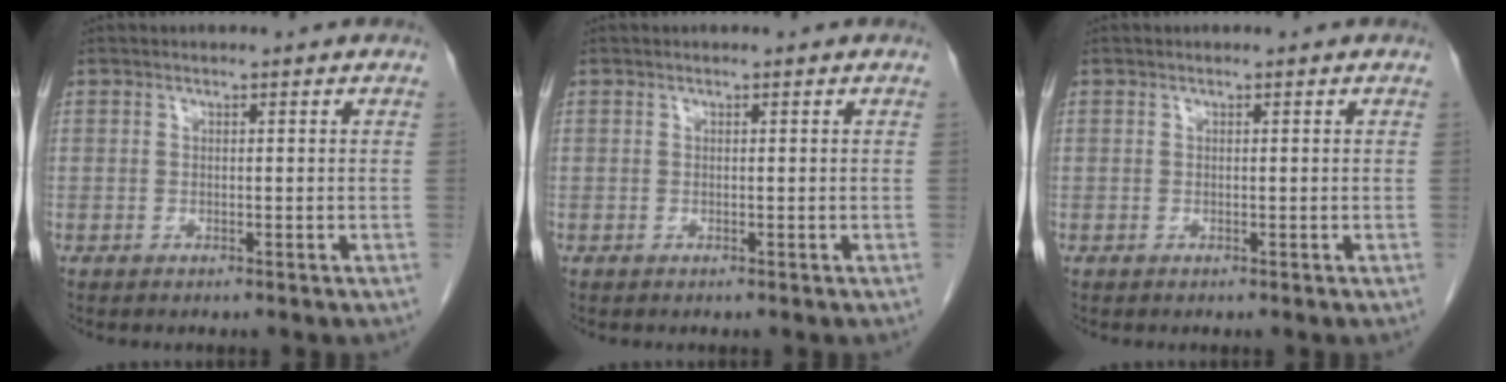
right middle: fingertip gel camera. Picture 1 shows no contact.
{"total": 0.0}
{"total": 0.0}